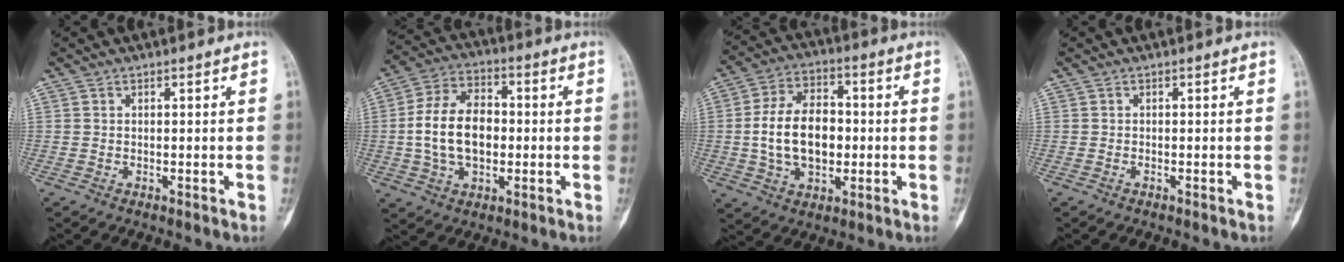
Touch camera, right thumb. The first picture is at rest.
{"total": 13.9, "force": [-0.6, 9.0, 10.6], "torque": [-0.183, 0.022, -0.011]}
{"total": 14.1, "force": [-0.6, 9.2, 10.7], "torque": [-0.173, 0.019, -0.009]}
{"total": 0.0}